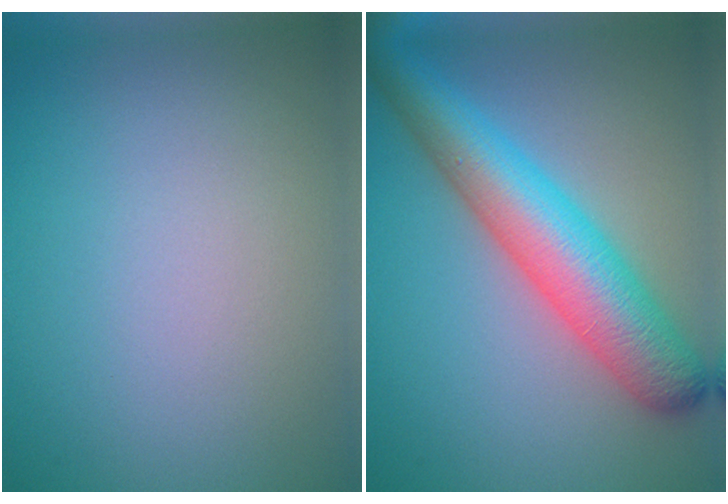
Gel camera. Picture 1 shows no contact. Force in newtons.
{"total": 8.2, "press": 8.2, "slide": 0.2}